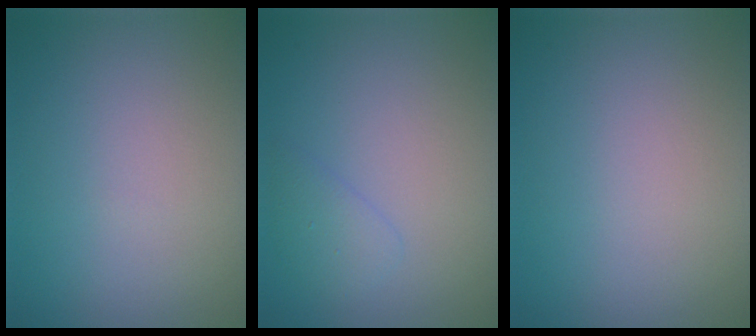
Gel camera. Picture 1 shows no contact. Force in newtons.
{"total": 1.4, "press": 1.4, "slide": 0.2}
{"total": 0.0}